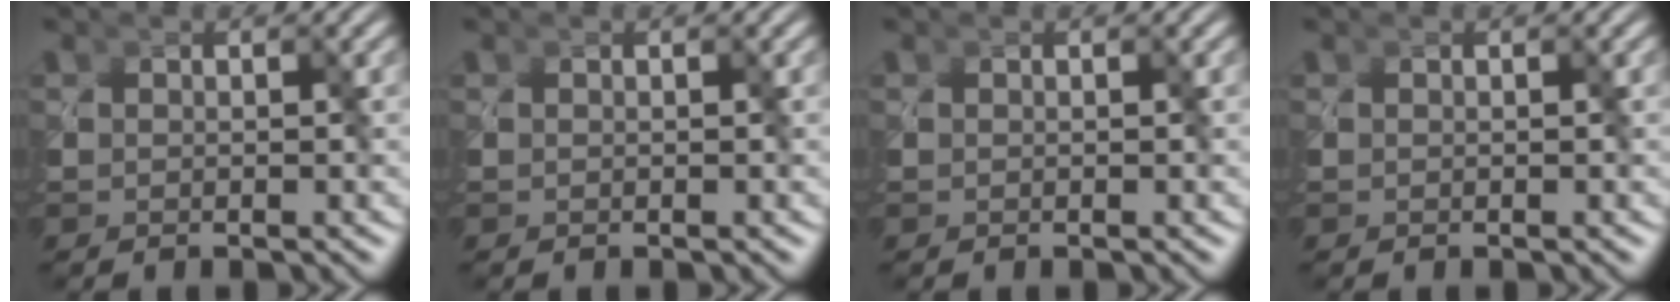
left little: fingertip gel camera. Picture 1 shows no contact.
{"total": 0.0}
{"total": 0.0}
{"total": 0.0}